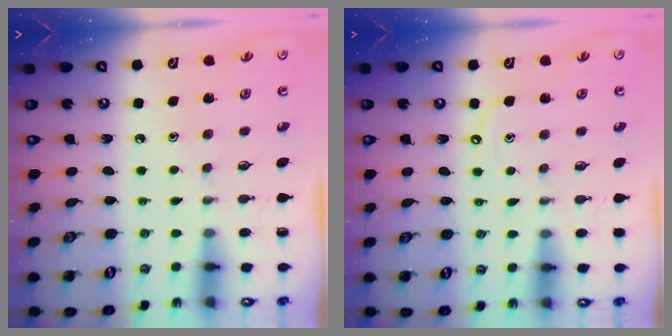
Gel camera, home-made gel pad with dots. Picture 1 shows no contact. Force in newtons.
{"total": 3.9, "press": 3.8, "slide": 0.6}